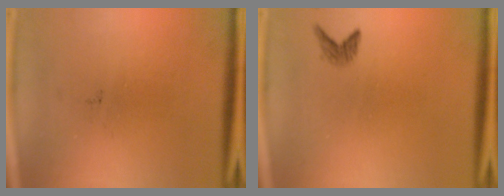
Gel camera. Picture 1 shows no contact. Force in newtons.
{"total": 1.1}